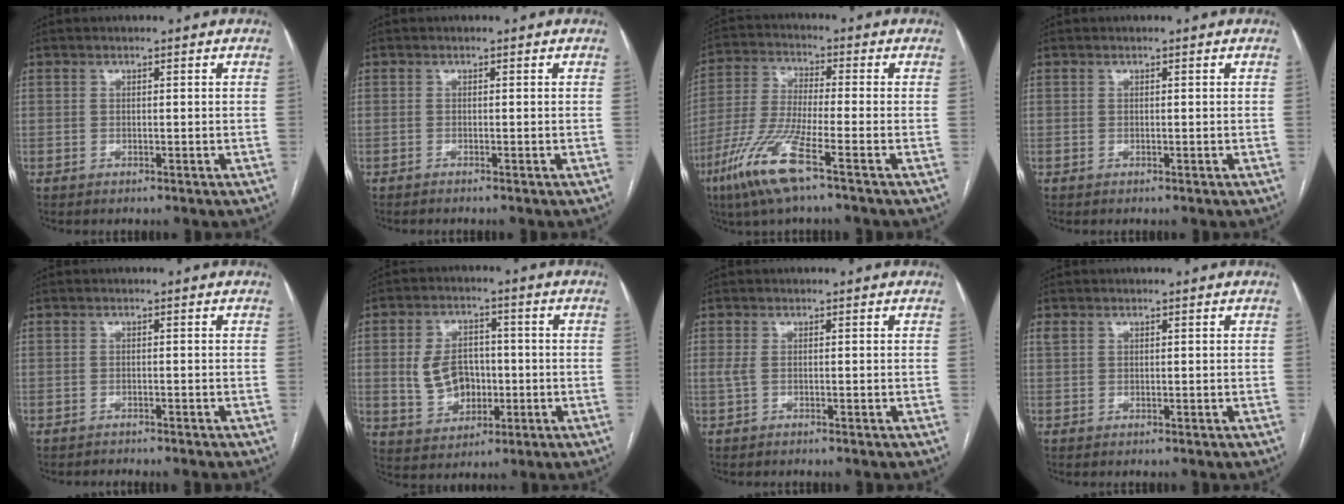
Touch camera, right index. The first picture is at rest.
{"total": 1.2, "force": [-1.0, -0.3, 0.5], "torque": [-0.001, 0.004, -0.015]}
{"total": 11.1, "force": [-6.2, 0.5, 9.3], "torque": [-0.203, -0.025, -0.127]}
{"total": 0.0}
{"total": 2.7, "force": [-2.6, 0.1, 0.6], "torque": [-0.008, -0.003, -0.031]}
{"total": 8.5, "force": [-0.3, 6.3, 5.7], "torque": [-0.115, 0.012, 0.005]}
{"total": 1.6, "force": [-0.9, 0.1, 1.3], "torque": [-0.024, -0.001, -0.013]}
{"total": 0.9, "force": [0.6, 0.5, 0.4], "torque": [-0.014, 0.015, 0.014]}